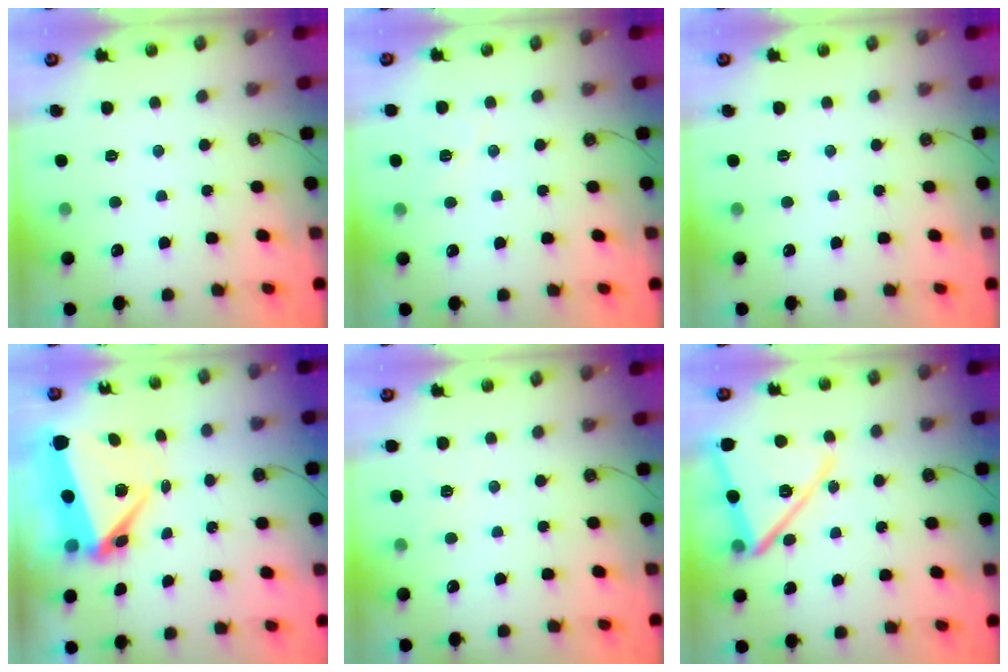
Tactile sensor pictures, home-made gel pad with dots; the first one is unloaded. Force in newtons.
{"total": 4.9, "press": 4.7, "slide": 1.1}
{"total": 0.0}
{"total": 8.3, "press": 8.2, "slide": 1.2}
{"total": 3.5, "press": 2.4, "slide": 2.5}
{"total": 17.4, "press": 17.4, "slide": 1.3}